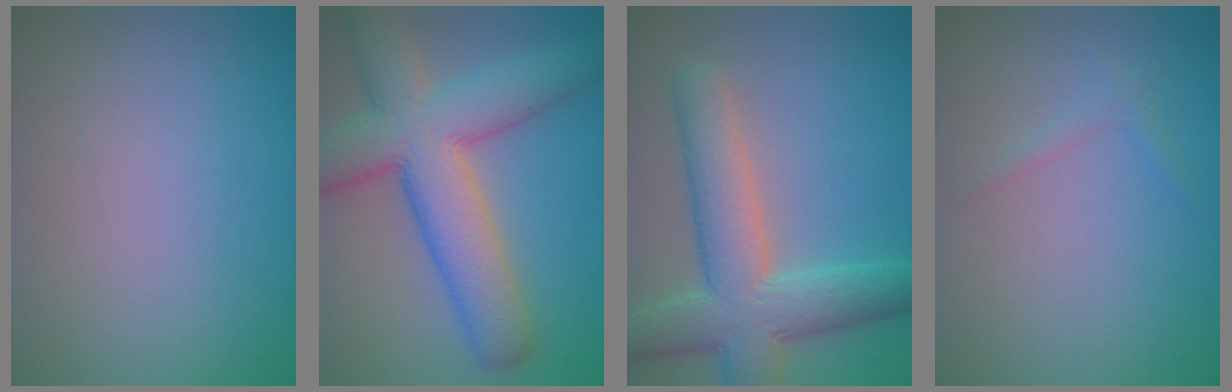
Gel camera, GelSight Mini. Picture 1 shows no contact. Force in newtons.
{"total": 10.3, "press": 10.3, "slide": 0.4}
{"total": 8.2, "press": 8.2, "slide": 0.5}
{"total": 0.9, "press": 0.9, "slide": 0.0}